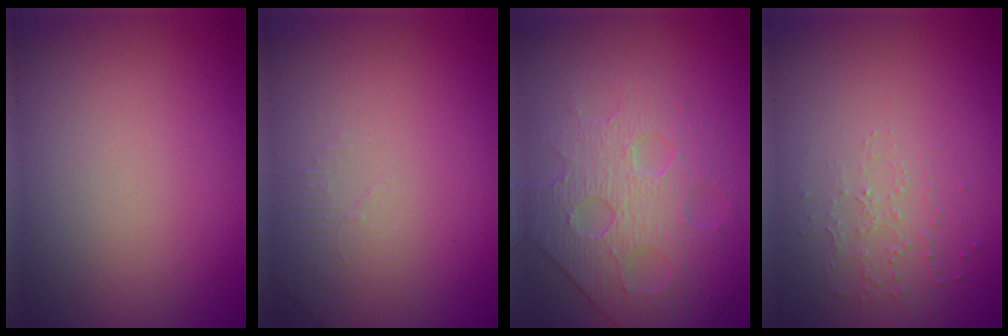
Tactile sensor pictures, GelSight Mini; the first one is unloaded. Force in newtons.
{"total": 1.5, "press": 1.5, "slide": 0.4}
{"total": 4.6, "press": 4.4, "slide": 1.1}
{"total": 1.0, "press": 0.7, "slide": 0.8}